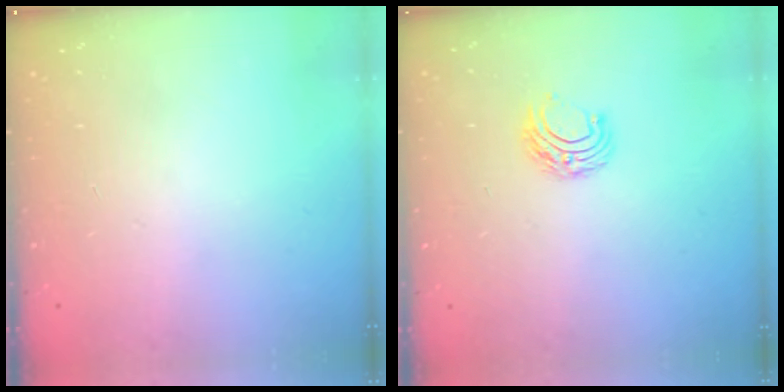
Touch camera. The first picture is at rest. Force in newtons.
{"total": 6.2, "press": 6.2, "slide": 0.5}